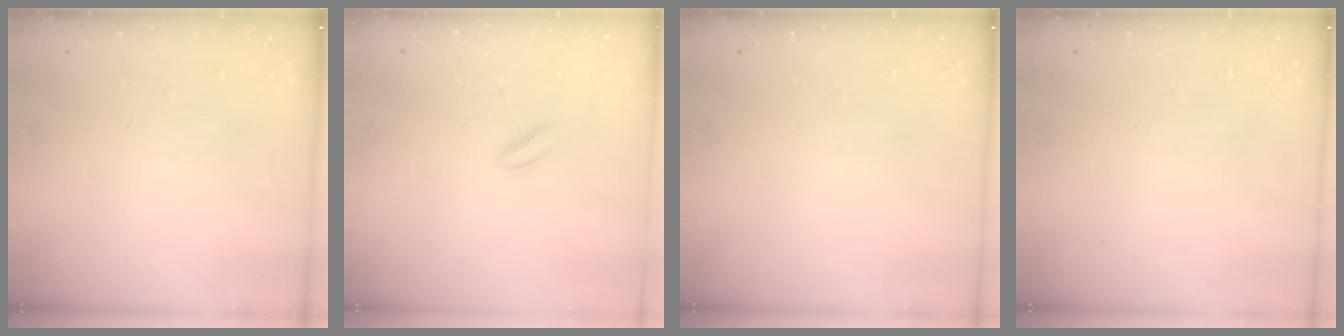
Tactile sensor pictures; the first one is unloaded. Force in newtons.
{"total": 2.1, "press": 1.9, "slide": 0.9}
{"total": 0.0}
{"total": 0.0}